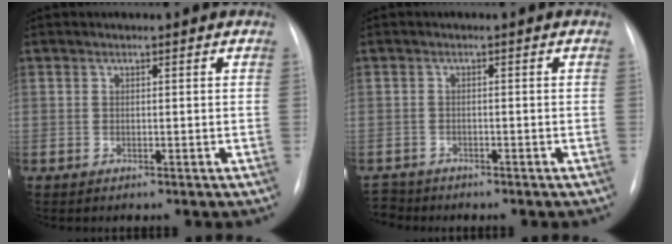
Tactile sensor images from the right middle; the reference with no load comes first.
{"total": 3.1, "force": [-2.9, 1.2, -0.5], "torque": [0.006, -0.005, -0.053]}